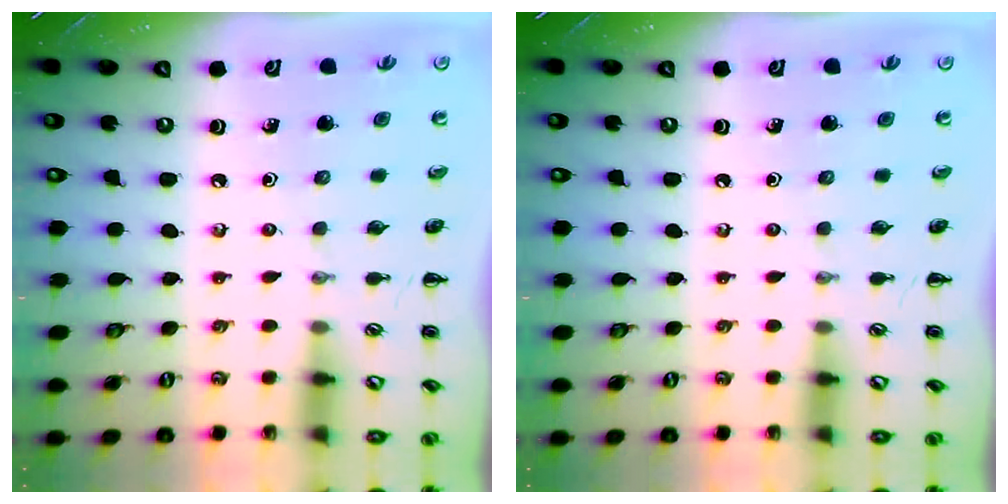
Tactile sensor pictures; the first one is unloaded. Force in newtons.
{"total": 0.0}